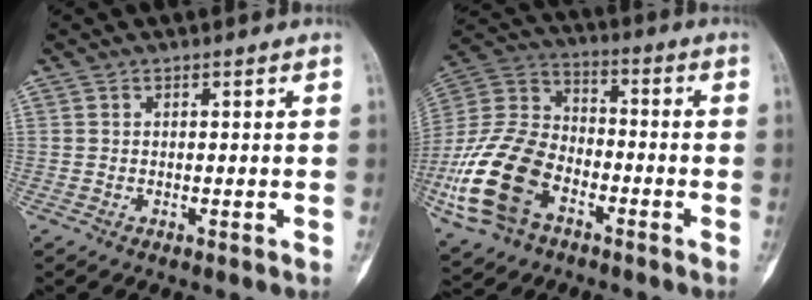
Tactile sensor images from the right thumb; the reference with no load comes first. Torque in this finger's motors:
{"motor_torque": [0.42, 0.57, 2.04, -0.74, 0.19]}